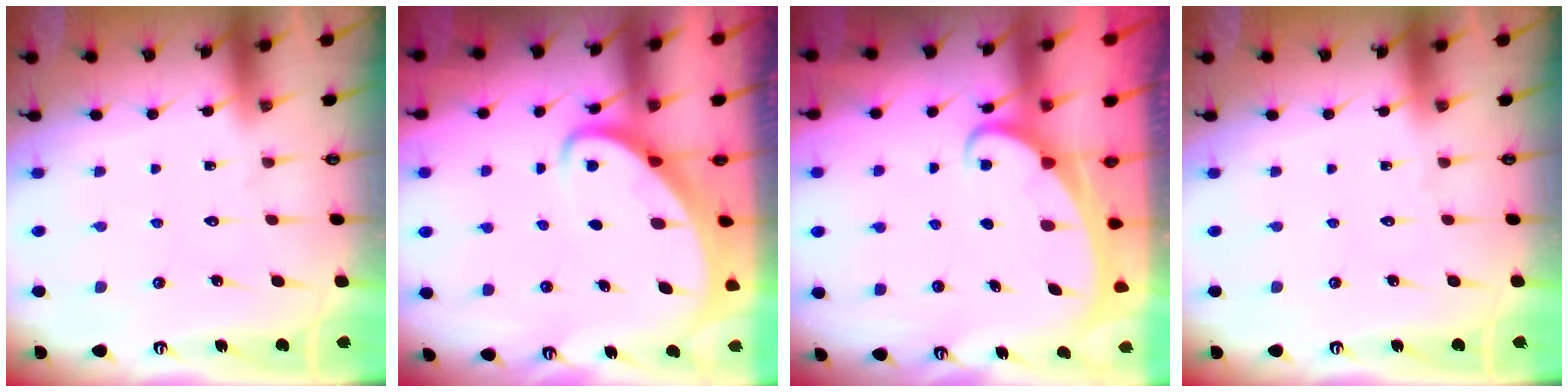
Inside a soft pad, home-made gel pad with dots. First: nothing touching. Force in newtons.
{"total": 3.6, "press": 3.6, "slide": 0.4}
{"total": 2.2, "press": 2.2, "slide": 0.2}
{"total": 0.0}